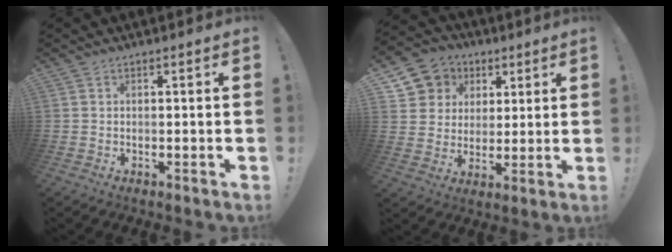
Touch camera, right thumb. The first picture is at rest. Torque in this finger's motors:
{"motor_torque": [-0.32, 0.57, -0.29, 0.39, 0.08]}